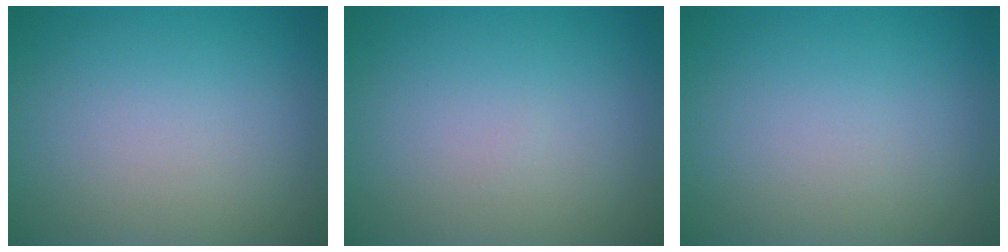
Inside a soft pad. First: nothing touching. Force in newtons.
{"total": 0.0}
{"total": 0.0}